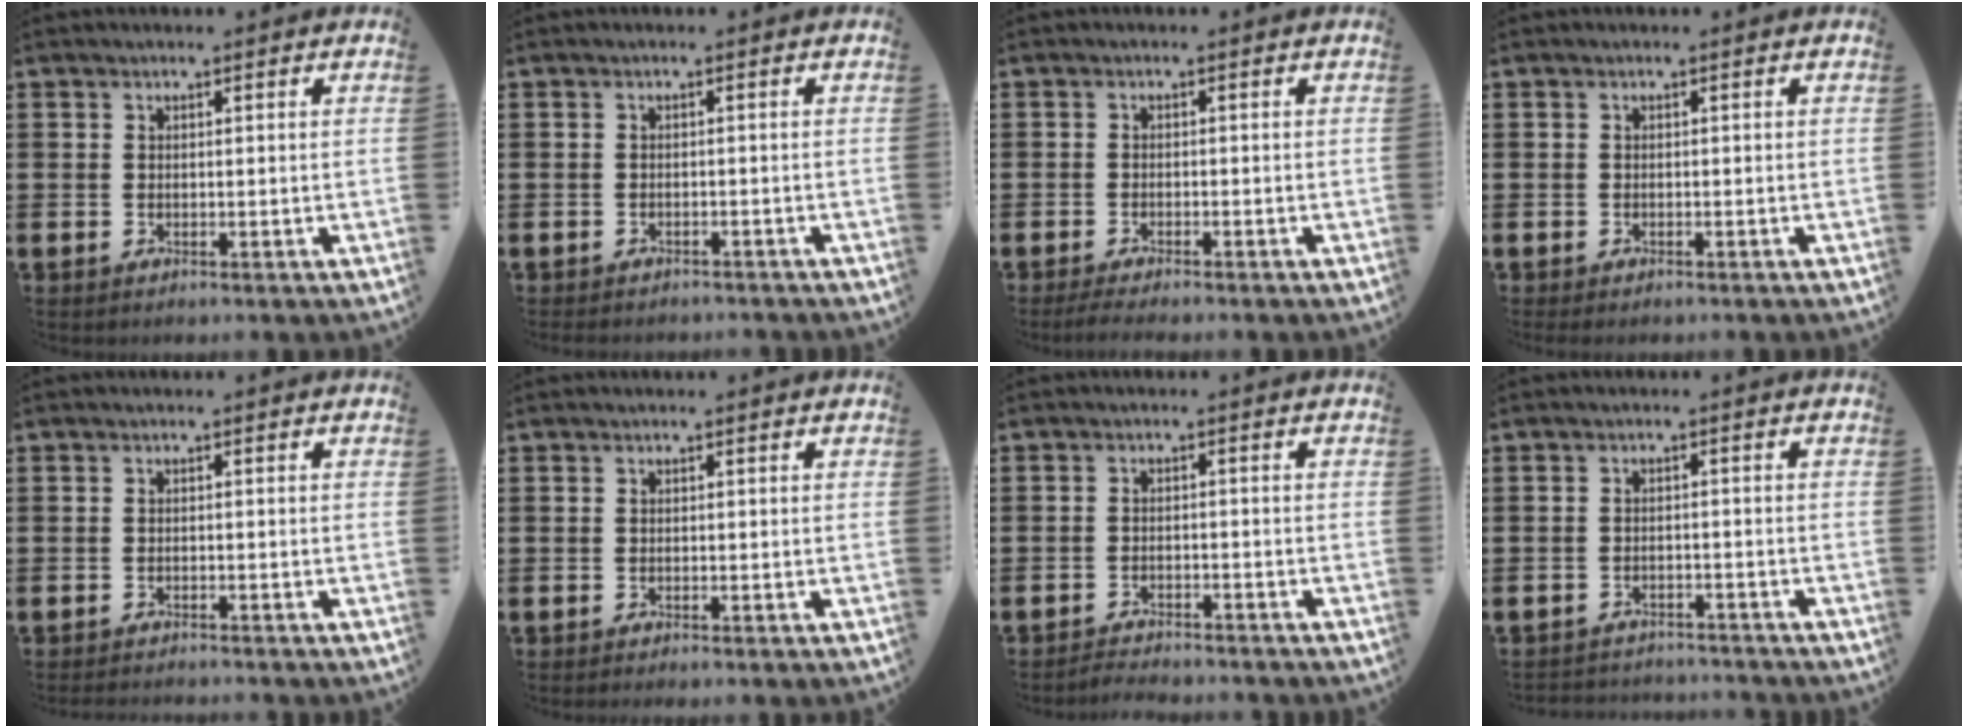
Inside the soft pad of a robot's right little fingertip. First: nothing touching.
{"total": 0.7, "force": [-0.7, 0.1, 0.0], "torque": [-0.003, 0.000, -0.015]}
{"total": 1.3, "force": [-1.0, 0.1, 0.9], "torque": [-0.015, -0.001, -0.018]}
{"total": 0.0}
{"total": 0.9, "force": [-0.9, 0.0, 0.0], "torque": [-0.001, -0.001, -0.018]}
{"total": 0.0}
{"total": 2.0, "force": [-2.0, 0.0, -0.2], "torque": [-0.002, 0.004, -0.044]}
{"total": 1.9, "force": [-1.9, 0.0, -0.3], "torque": [-0.002, 0.002, -0.042]}